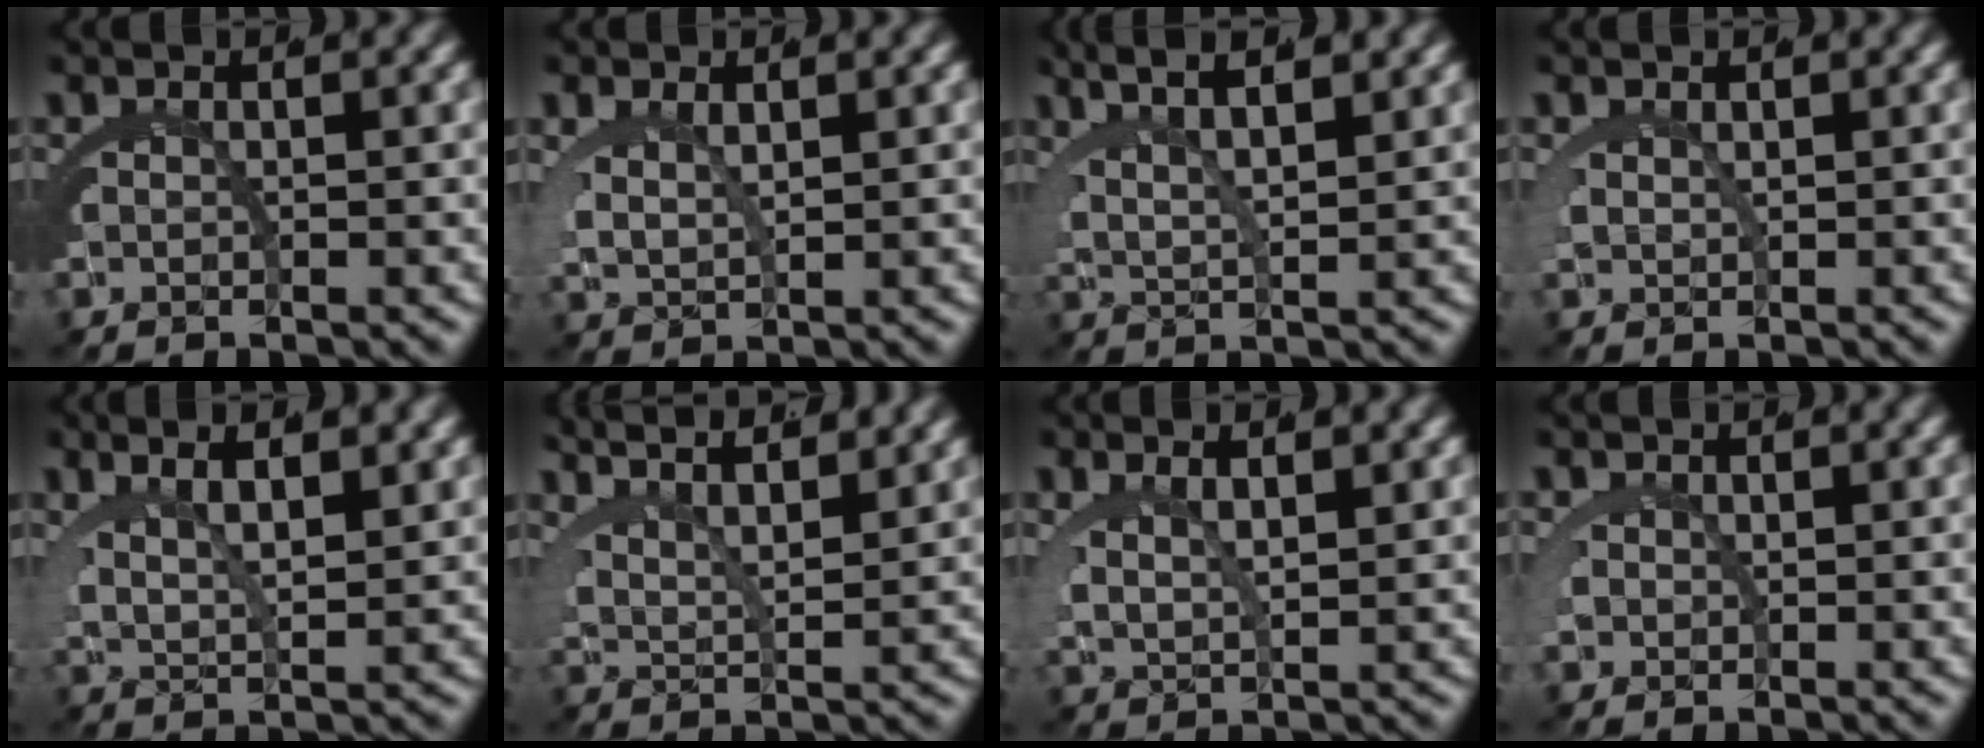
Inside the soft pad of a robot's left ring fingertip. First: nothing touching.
{"total": 2.6, "force": [1.3, 1.3, 1.8], "torque": [-0.051, -0.010, 0.037]}
{"total": 7.0, "force": [4.3, 2.8, 4.7], "torque": [-0.073, 0.019, 0.064]}
{"total": 1.0, "force": [0.8, 0.3, 0.6], "torque": [-0.020, -0.009, 0.024]}
{"total": 5.3, "force": [2.7, 2.4, 3.9], "torque": [-0.062, 0.007, 0.044]}
{"total": 7.0, "force": [4.8, 2.9, 4.1], "torque": [-0.066, 0.007, 0.073]}
{"total": 3.2, "force": [1.6, 1.4, 2.4], "torque": [-0.055, -0.005, 0.037]}
{"total": 0.7, "force": [0.1, 0.6, 0.3], "torque": [-0.021, -0.004, 0.004]}